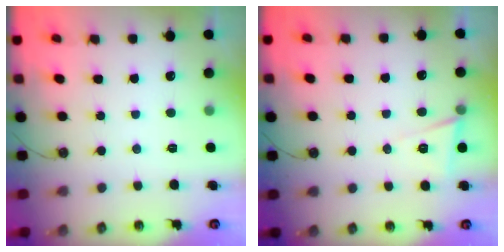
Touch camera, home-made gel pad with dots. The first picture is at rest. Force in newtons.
{"total": 5.7, "press": 4.1, "slide": 4.0}